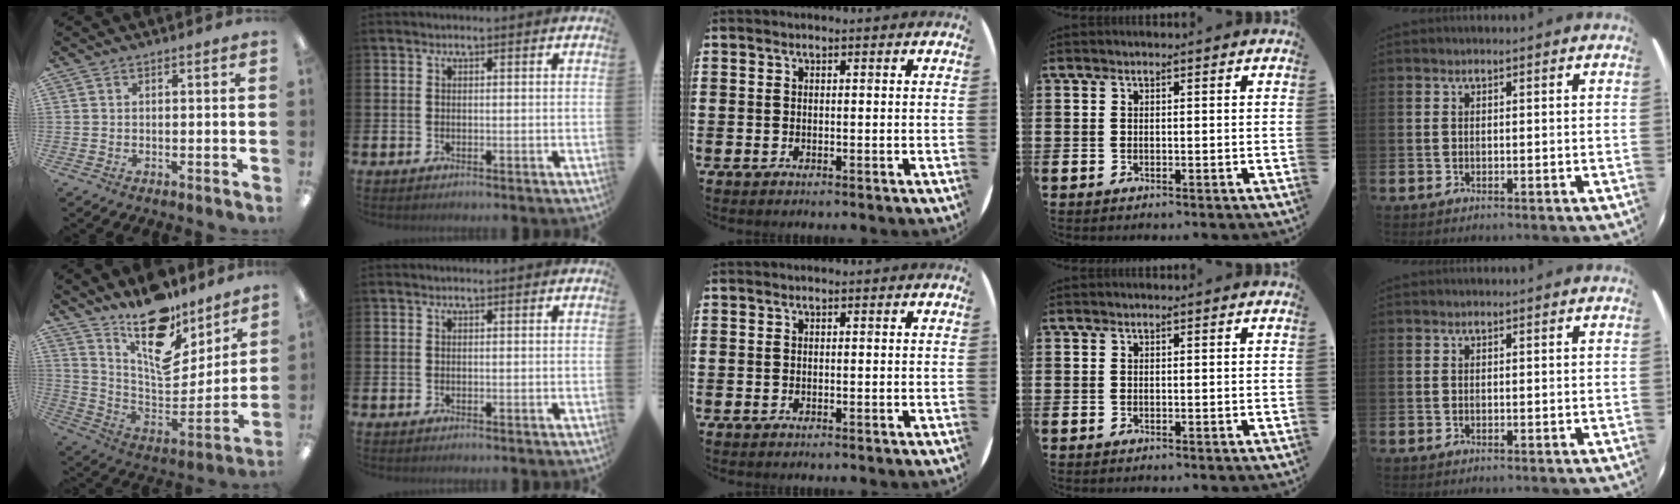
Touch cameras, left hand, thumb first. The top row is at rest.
{"thumb": {"total": 18.1, "force": [13.4, 7.8, 9.3], "torque": [-0.147, -0.116, 0.238]}}